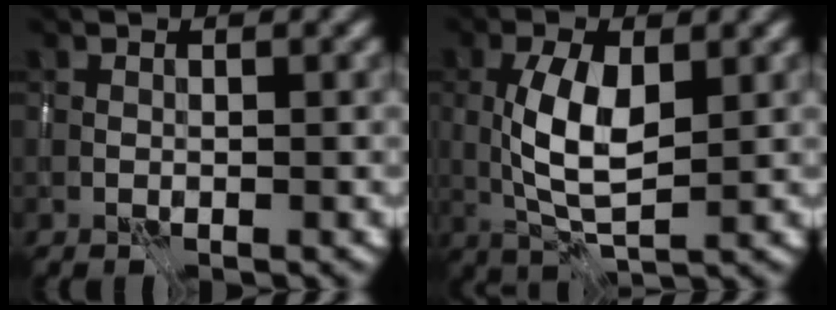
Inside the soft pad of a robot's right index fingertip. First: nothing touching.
{"total": 5.6, "force": [0.5, 2.4, 5.0], "torque": [-0.105, -0.004, 0.011]}